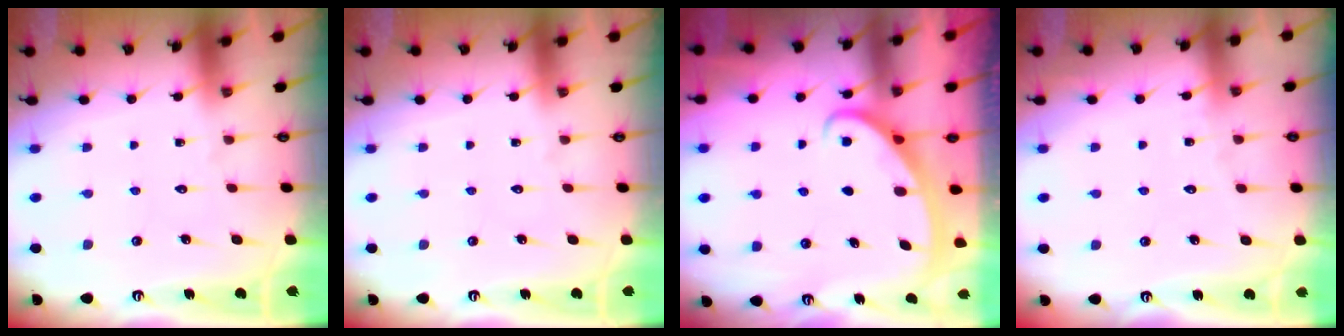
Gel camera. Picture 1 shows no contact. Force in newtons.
{"total": 0.0}
{"total": 2.6, "press": 2.6, "slide": 0.4}
{"total": 3.7, "press": 3.7, "slide": 0.4}